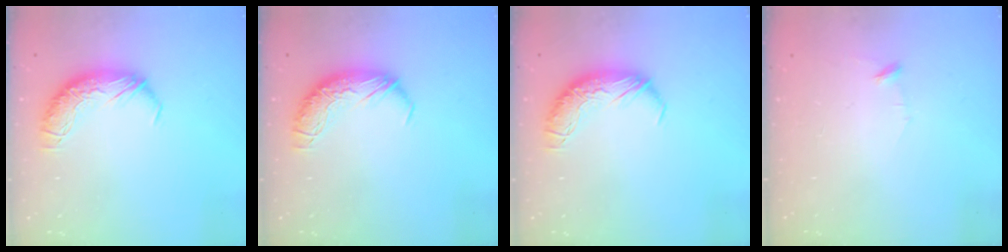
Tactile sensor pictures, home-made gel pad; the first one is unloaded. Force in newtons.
{"total": 0.0}
{"total": 0.0}
{"total": 8.7, "press": 8.6, "slide": 0.5}